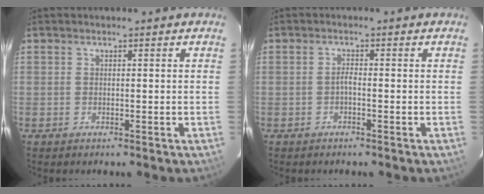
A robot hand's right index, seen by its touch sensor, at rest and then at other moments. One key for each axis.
{"total": 1.0, "fx": -0.6, "fy": 0.2, "fz": 0.8, "tx": -0.015, "ty": 0.006, "tz": -0.013}